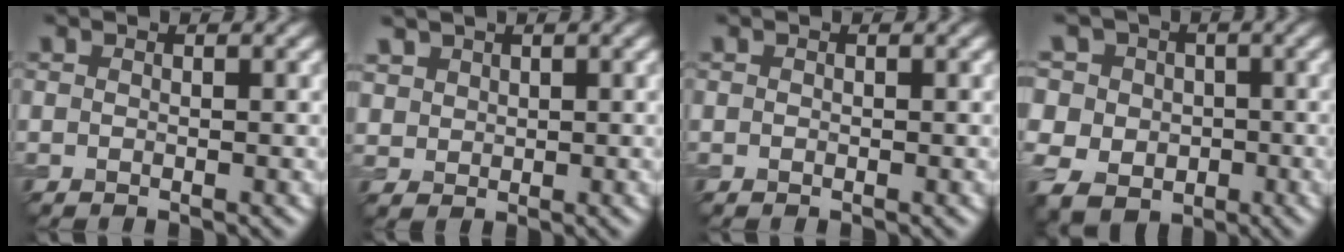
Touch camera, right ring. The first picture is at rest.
{"total": 2.5, "force": [1.6, 1.8, 0.4], "torque": [-0.023, 0.000, 0.049]}
{"total": 0.0}
{"total": 10.7, "force": [1.5, 9.7, 4.1], "torque": [-0.122, 0.029, 0.007]}